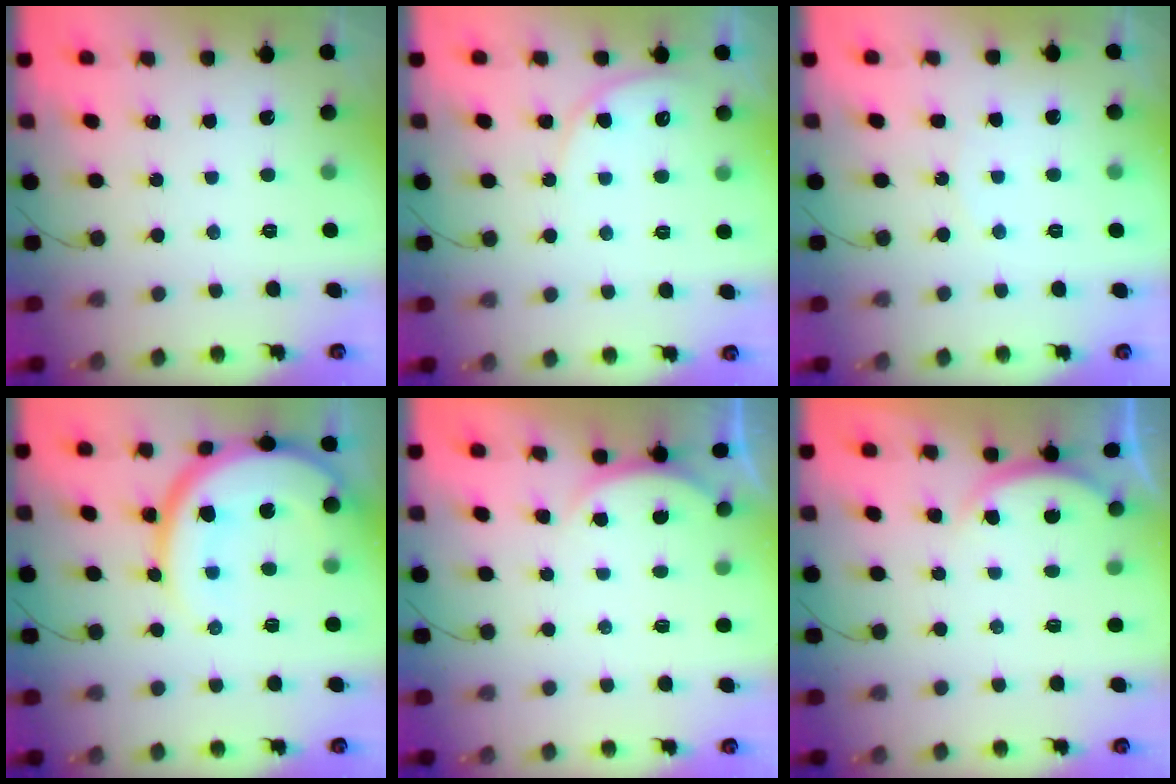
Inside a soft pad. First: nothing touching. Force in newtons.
{"total": 6.7, "press": 6.7, "slide": 0.6}
{"total": 4.2, "press": 4.2, "slide": 0.4}
{"total": 16.6, "press": 16.5, "slide": 1.5}
{"total": 2.4, "press": 2.4, "slide": 0.6}
{"total": 2.8, "press": 2.8, "slide": 0.6}